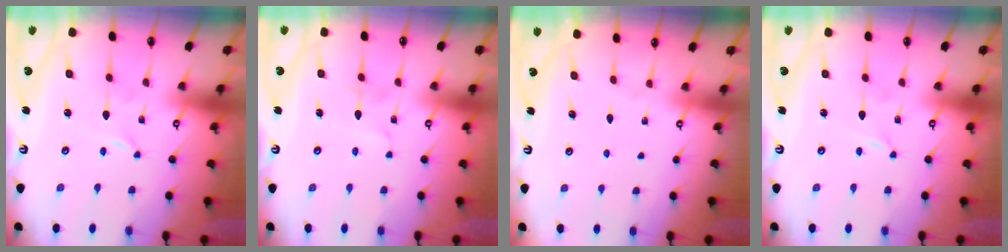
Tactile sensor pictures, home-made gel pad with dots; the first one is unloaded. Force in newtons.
{"total": 1.6, "press": 1.6, "slide": 0.1}
{"total": 0.0}
{"total": 0.0}